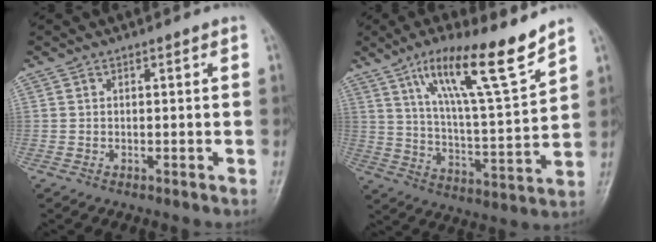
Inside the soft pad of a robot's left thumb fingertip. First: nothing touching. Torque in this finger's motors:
{"motor_torque": [0.62, 0.48, 1.65, -1.12, 0.45]}